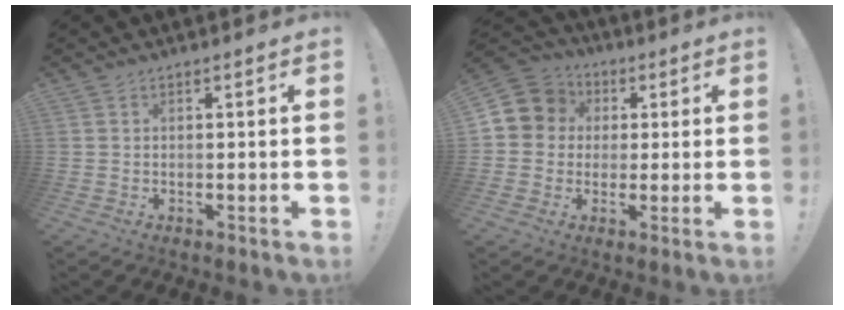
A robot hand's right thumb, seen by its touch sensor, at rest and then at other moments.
{"total": 9.6, "force": [1.8, 9.0, 2.8], "torque": [-0.052, 0.002, 0.041]}